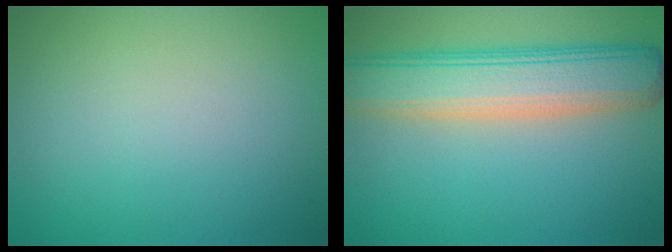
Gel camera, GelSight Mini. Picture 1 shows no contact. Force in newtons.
{"total": 7.4, "press": 7.3, "slide": 0.5}